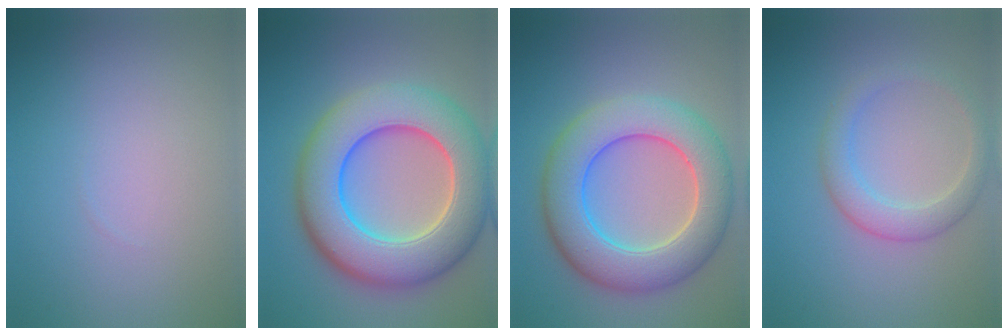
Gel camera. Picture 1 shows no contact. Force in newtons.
{"total": 11.7, "press": 11.7, "slide": 0.9}
{"total": 9.0, "press": 9.0, "slide": 0.5}
{"total": 3.0, "press": 3.0, "slide": 0.1}